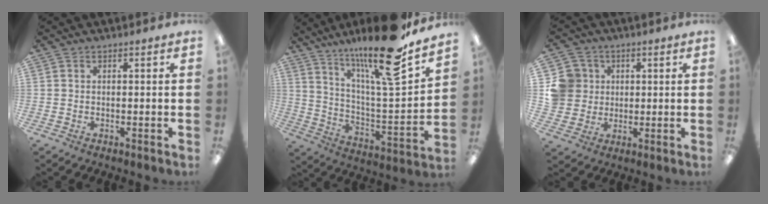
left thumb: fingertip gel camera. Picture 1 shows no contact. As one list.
[{"total": 21.6, "force": [16.4, 3.2, 13.8], "torque": [-0.232, -0.110, 0.261]}, {"total": 9.8, "force": [1.8, 9.3, 2.3], "torque": [-0.060, 0.007, 0.042]}]